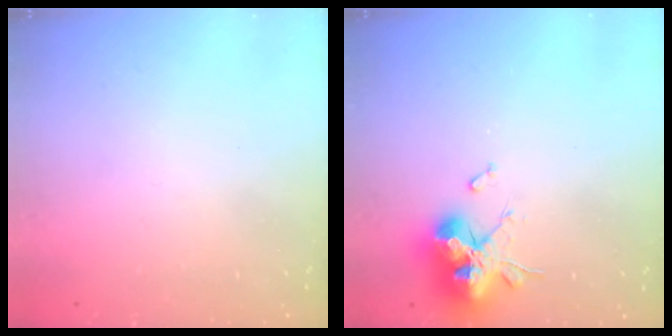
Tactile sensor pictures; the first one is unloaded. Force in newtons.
{"total": 18.8, "press": 18.8, "slide": 0.4}